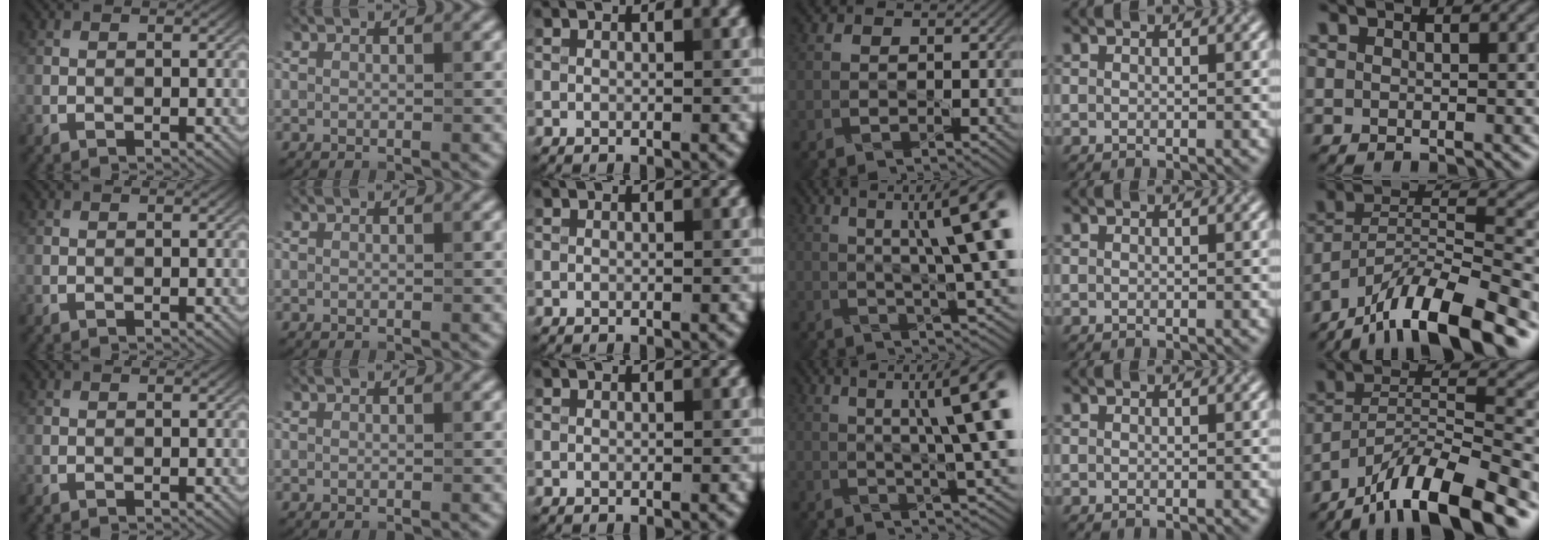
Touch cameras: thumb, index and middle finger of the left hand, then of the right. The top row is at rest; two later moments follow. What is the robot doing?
{"motion": "pour", "object": "cup"}